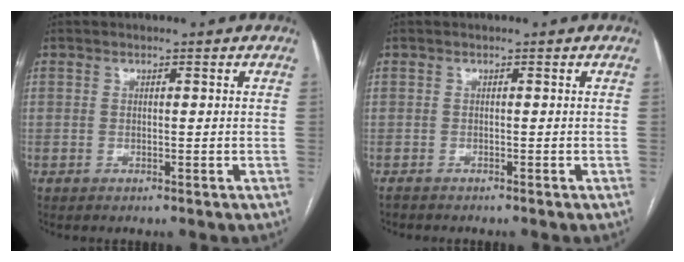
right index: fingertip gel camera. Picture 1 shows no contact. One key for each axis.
{"total": 0.6, "fx": -0.6, "fy": 0.0, "fz": -0.1, "tx": -0.003, "ty": -0.002, "tz": -0.011}